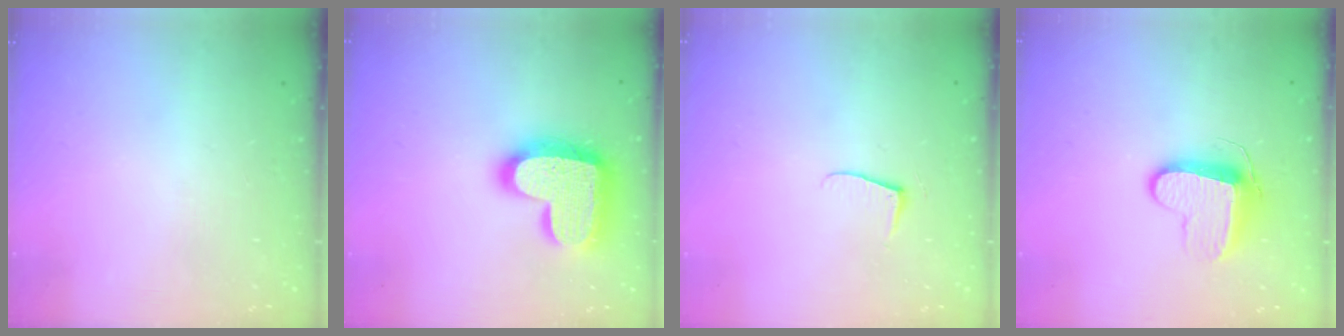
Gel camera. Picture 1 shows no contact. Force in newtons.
{"total": 20.8, "press": 20.7, "slide": 1.5}
{"total": 5.2, "press": 5.2, "slide": 0.5}
{"total": 9.9, "press": 9.9, "slide": 0.3}